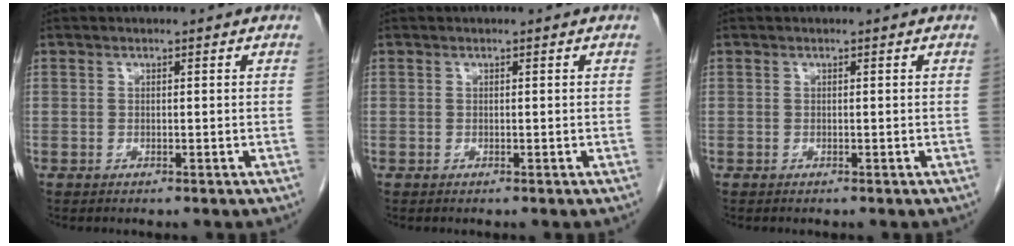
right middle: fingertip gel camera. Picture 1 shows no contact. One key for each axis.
{"total": 0.0}
{"total": 0.0}